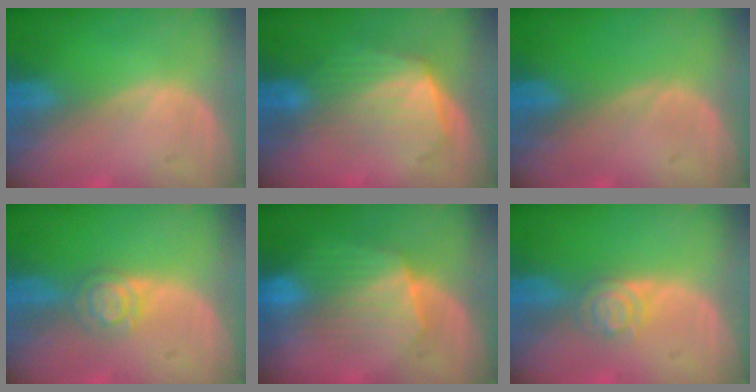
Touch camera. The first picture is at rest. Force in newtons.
{"total": 7.2, "press": 6.5, "slide": 3.0}
{"total": 0.0}
{"total": 3.8, "press": 3.7, "slide": 0.9}
{"total": 7.6, "press": 7.6, "slide": 0.5}
{"total": 4.0, "press": 3.7, "slide": 1.5}